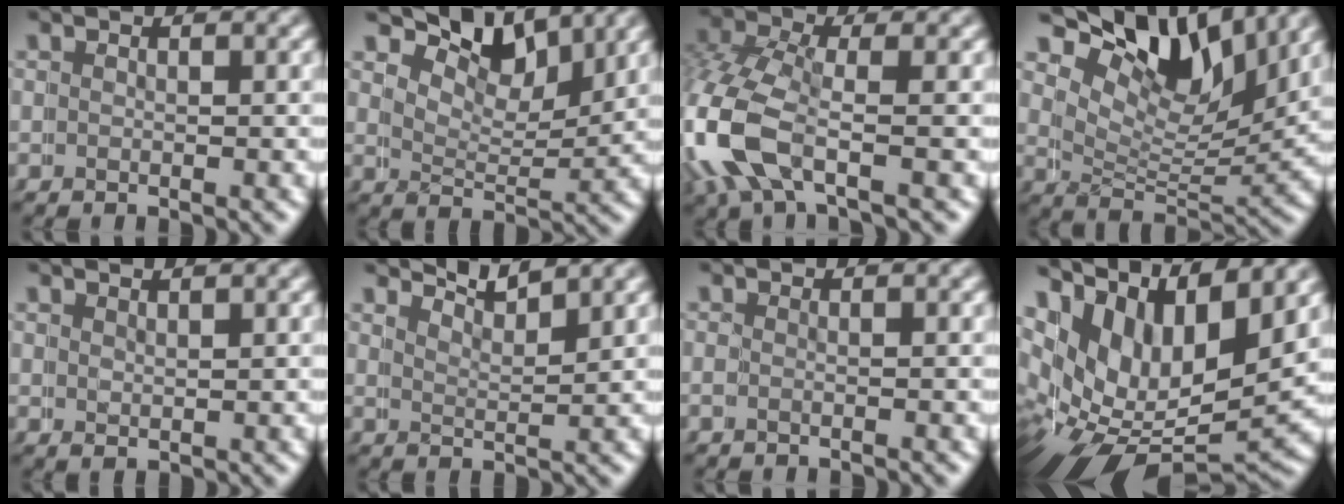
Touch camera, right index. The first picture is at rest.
{"total": 5.7, "force": [5.5, 1.1, 1.2], "torque": [-0.026, 0.000, 0.091]}
{"total": 6.3, "force": [-0.9, 4.8, 4.1], "torque": [-0.150, -0.037, -0.006]}
{"total": 8.8, "force": [6.5, 3.5, 4.8], "torque": [-0.097, 0.005, 0.102]}
{"total": 1.8, "force": [1.4, 0.1, 1.1], "torque": [-0.015, -0.003, 0.034]}
{"total": 3.9, "force": [3.8, -0.9, 0.3], "torque": [-0.010, 0.005, 0.060]}
{"total": 0.6, "force": [-0.2, -0.4, 0.4], "torque": [-0.001, 0.001, -0.004]}
{"total": 11.8, "force": [-0.6, 8.3, 8.4], "torque": [-0.192, -0.059, 0.018]}